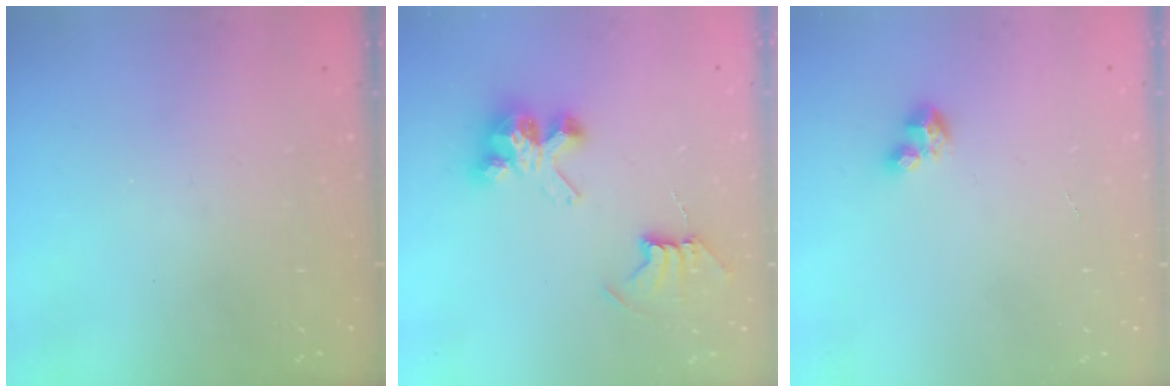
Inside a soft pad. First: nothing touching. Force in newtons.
{"total": 8.1, "press": 8.1, "slide": 0.4}
{"total": 2.8, "press": 2.8, "slide": 0.2}